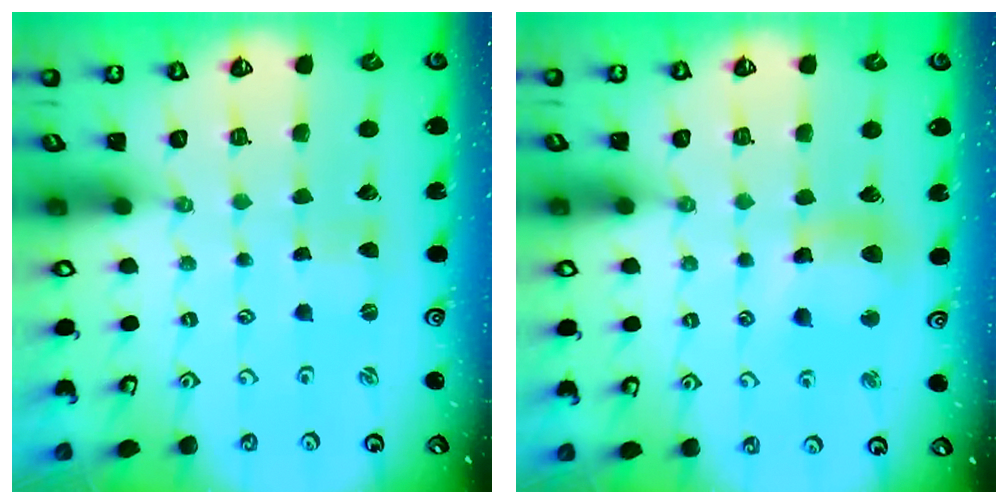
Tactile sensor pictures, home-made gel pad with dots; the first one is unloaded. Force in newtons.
{"total": 10.9, "press": 10.8, "slide": 1.5}